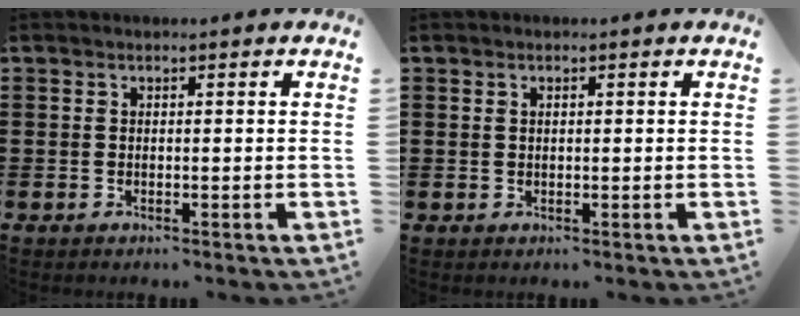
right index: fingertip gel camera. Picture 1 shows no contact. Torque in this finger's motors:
{"motor_torque": [-0.39, -0.35, -0.07, -0.01]}